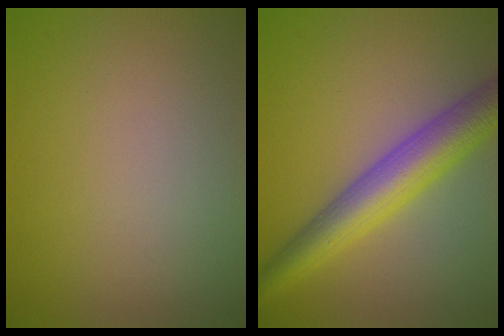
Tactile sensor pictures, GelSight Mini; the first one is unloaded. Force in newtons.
{"total": 6.6, "press": 6.6, "slide": 0.1}